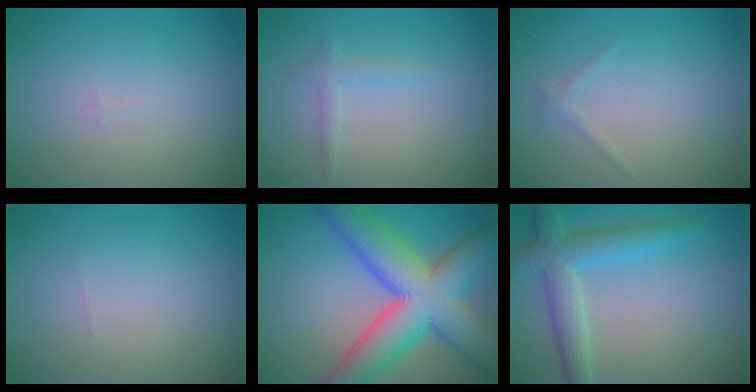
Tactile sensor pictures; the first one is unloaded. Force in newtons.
{"total": 1.4, "press": 1.4, "slide": 0.1}
{"total": 0.7, "press": 0.7, "slide": 0.0}
{"total": 0.0}
{"total": 11.9, "press": 11.9, "slide": 0.6}
{"total": 4.8, "press": 4.8, "slide": 0.2}